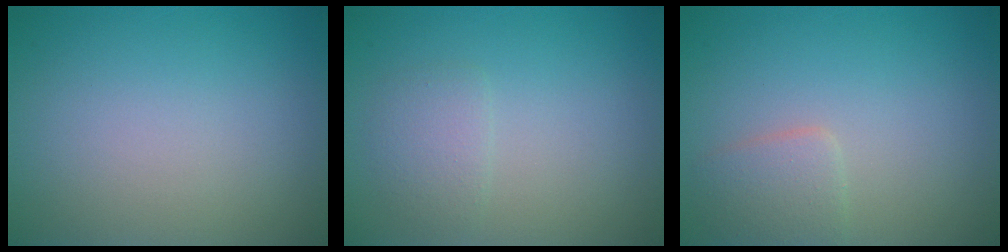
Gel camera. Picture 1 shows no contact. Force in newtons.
{"total": 1.6, "press": 1.6, "slide": 0.0}
{"total": 2.1, "press": 2.1, "slide": 0.1}